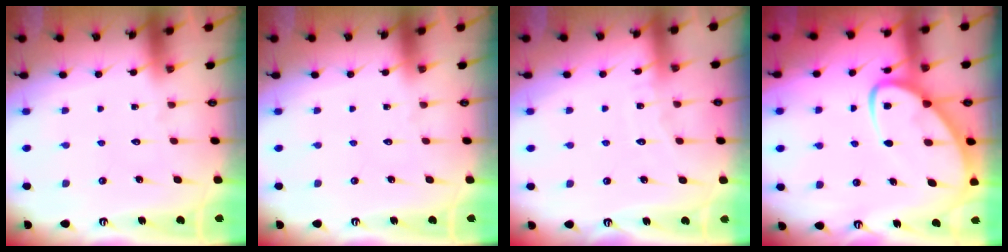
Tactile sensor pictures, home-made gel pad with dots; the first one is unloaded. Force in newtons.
{"total": 0.0}
{"total": 4.8, "press": 4.8, "slide": 0.5}
{"total": 10.0, "press": 10.0, "slide": 0.8}